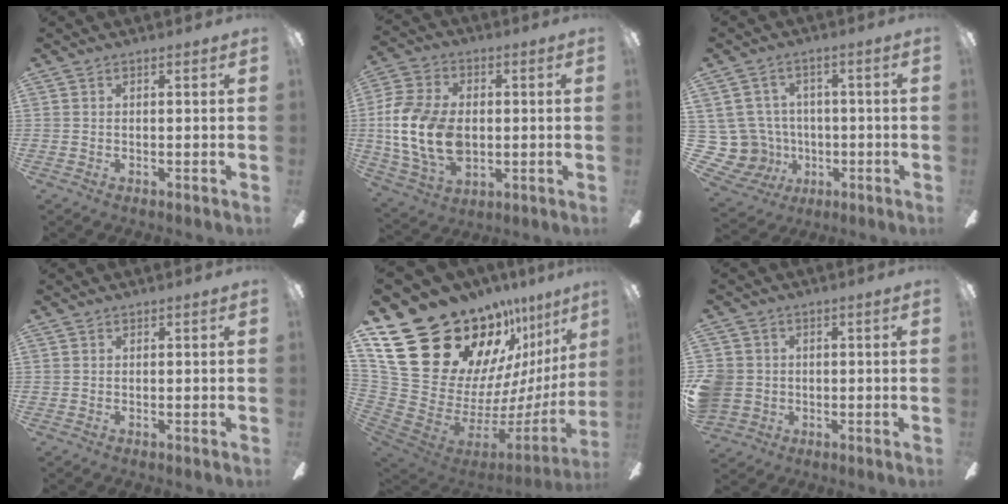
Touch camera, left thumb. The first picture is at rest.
{"total": 16.5, "force": [-0.8, 11.1, 12.2], "torque": [-0.273, 0.013, -0.014]}
{"total": 11.3, "force": [-0.8, 10.7, 3.4], "torque": [-0.125, 0.009, -0.003]}
{"total": 0.0}
{"total": 29.5, "force": [20.3, 15.1, 15.3], "torque": [-0.251, -0.180, 0.426]}
{"total": 6.3, "force": [0.0, 6.0, 1.8], "torque": [-0.064, 0.008, 0.002]}